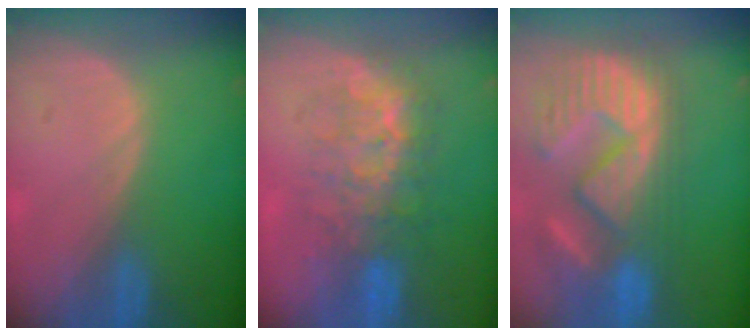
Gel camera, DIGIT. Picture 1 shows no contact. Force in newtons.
{"total": 7.8, "press": 7.7, "slide": 1.3}
{"total": 13.4, "press": 12.2, "slide": 5.7}